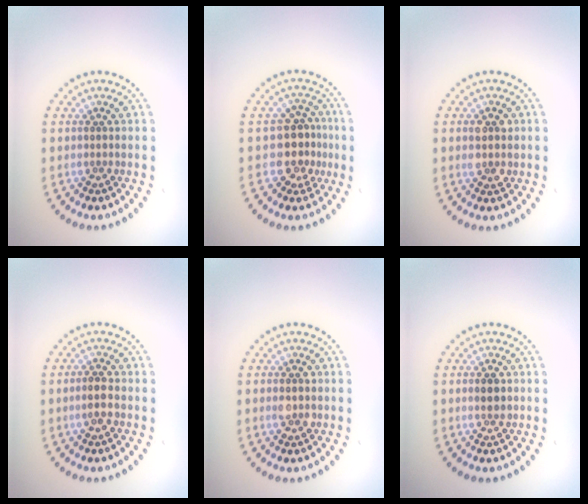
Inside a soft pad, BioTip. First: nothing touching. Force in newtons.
{"total": 3.5, "press": 3.1, "slide": 1.6}
{"total": 2.2, "press": 2.2, "slide": 0.3}
{"total": 2.0, "press": 1.8, "slide": 0.8}
{"total": 2.1, "press": 2.1, "slide": 0.1}
{"total": 1.2, "press": 1.2, "slide": 0.1}